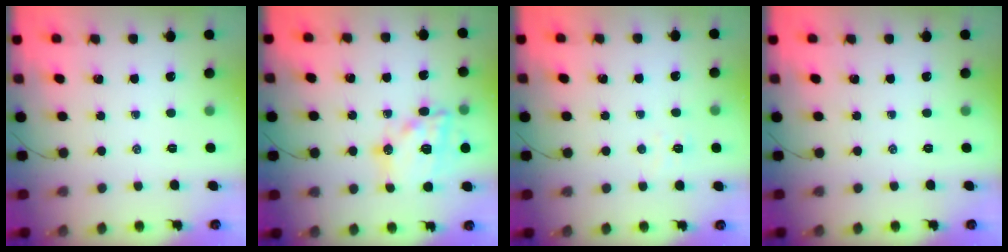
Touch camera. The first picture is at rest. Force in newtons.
{"total": 17.5, "press": 17.2, "slide": 3.0}
{"total": 3.0, "press": 2.9, "slide": 0.9}
{"total": 0.0}